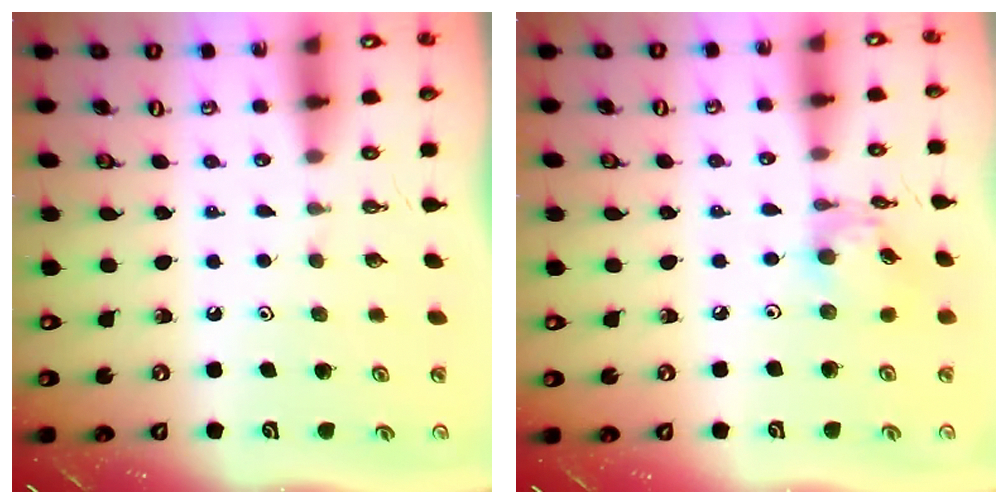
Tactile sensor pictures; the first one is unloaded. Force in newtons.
{"total": 10.0, "press": 10.0, "slide": 0.8}